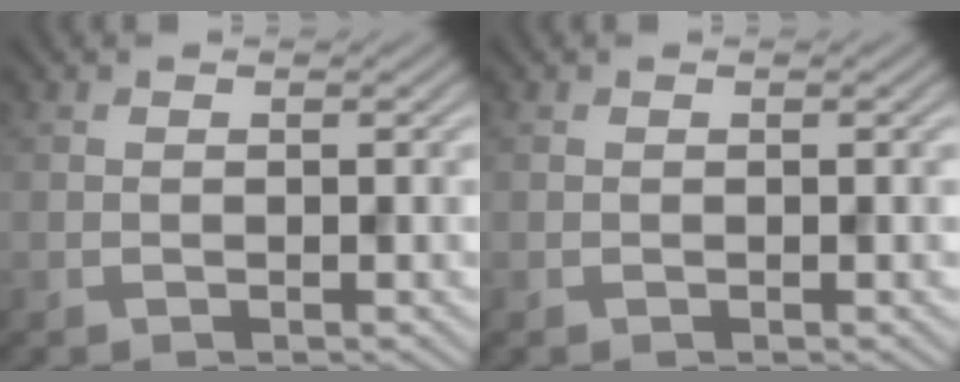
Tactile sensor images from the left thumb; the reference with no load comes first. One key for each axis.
{"total": 0.0}